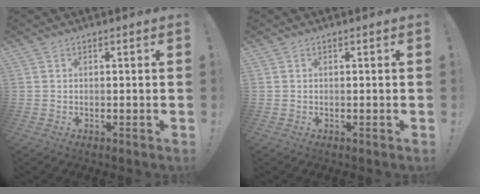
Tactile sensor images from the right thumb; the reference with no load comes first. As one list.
[{"total": 0.0}]